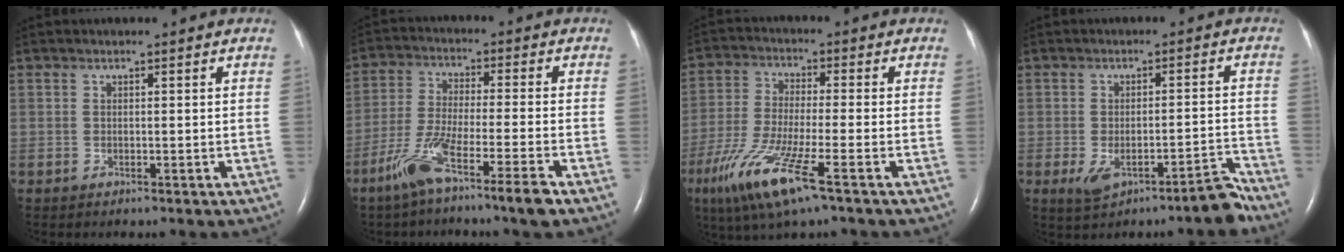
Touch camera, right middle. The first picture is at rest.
{"total": 9.7, "force": [-6.2, -0.5, 7.5], "torque": [-0.144, -0.023, -0.118]}
{"total": 11.9, "force": [-6.2, 0.9, 10.1], "torque": [-0.213, -0.031, -0.117]}
{"total": 6.1, "force": [-4.1, 1.0, 4.5], "torque": [-0.060, 0.015, -0.059]}